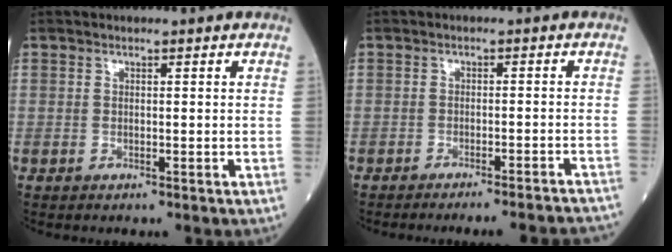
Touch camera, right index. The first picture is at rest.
{"total": 11.7, "force": [-11.2, 0.2, 3.3], "torque": [-0.023, -0.001, -0.127]}